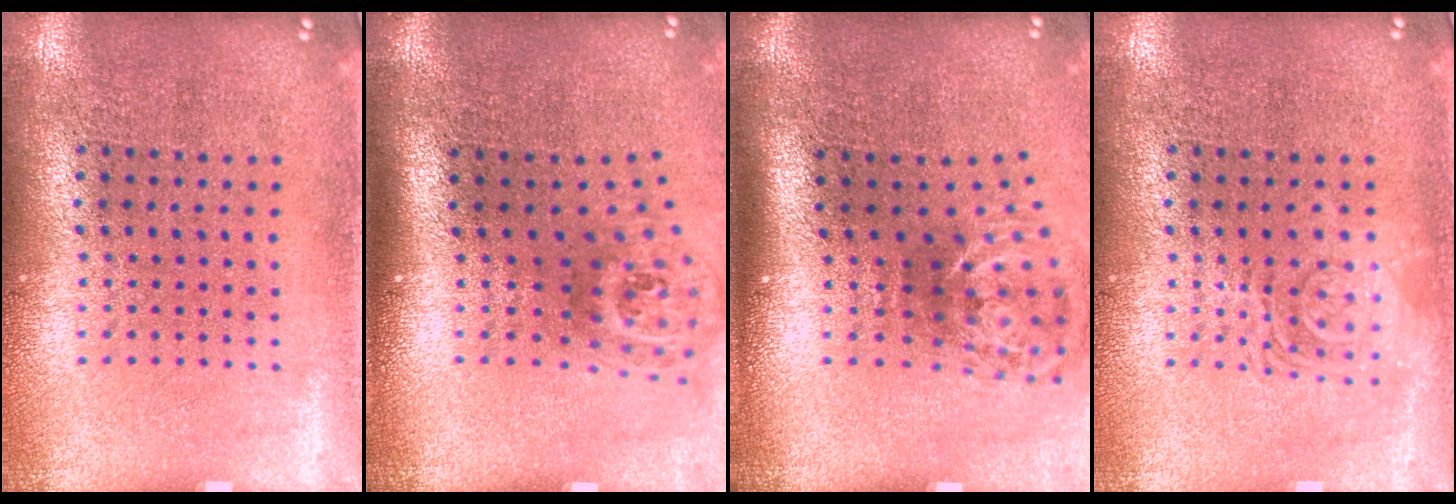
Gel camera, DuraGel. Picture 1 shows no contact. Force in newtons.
{"total": 1.8, "press": 1.2, "slide": 1.3}
{"total": 2.2, "press": 1.3, "slide": 1.8}
{"total": 2.5, "press": 2.5, "slide": 0.5}